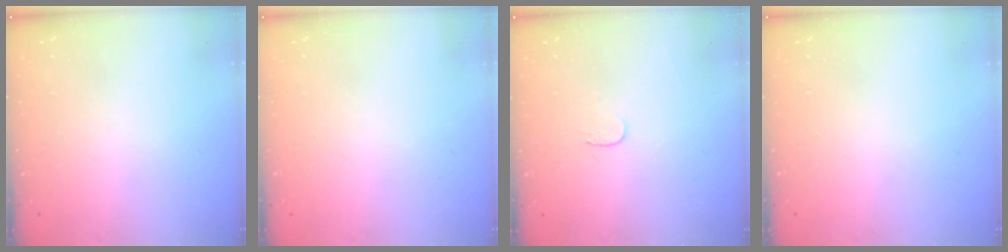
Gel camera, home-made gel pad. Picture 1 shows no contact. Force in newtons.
{"total": 0.0}
{"total": 3.7, "press": 3.7, "slide": 0.4}
{"total": 0.0}